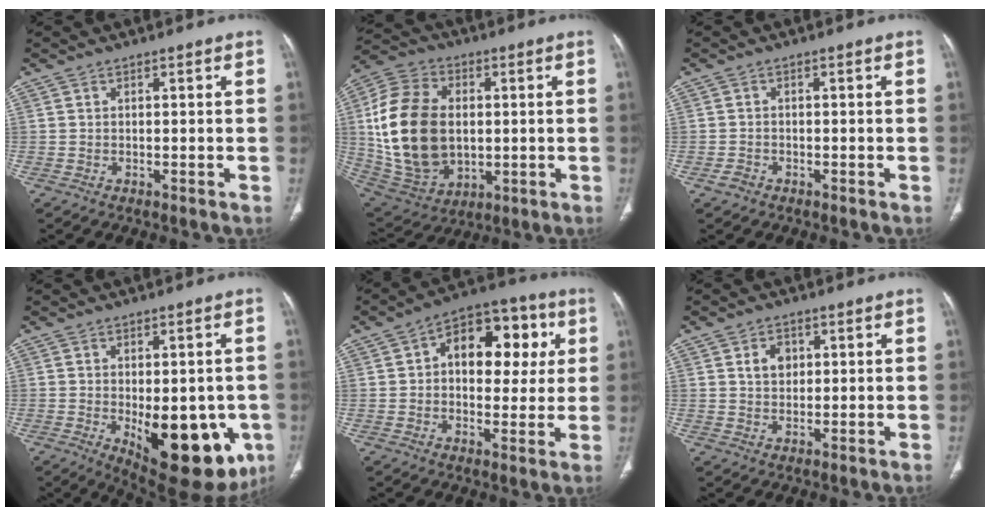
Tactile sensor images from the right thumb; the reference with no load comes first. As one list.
[{"total": 22.6, "force": [1.3, 15.7, 16.3], "torque": [-0.310, -0.001, 0.042]}, {"total": 1.7, "force": [-1.0, 1.2, 0.5], "torque": [-0.012, 0.006, -0.019]}, {"total": 20.0, "force": [-5.7, 9.6, 16.6], "torque": [-0.159, -0.015, -0.049]}, {"total": 15.9, "force": [3.5, 10.1, 11.7], "torque": [-0.109, 0.022, 0.046]}, {"total": 4.0, "force": [1.2, 3.0, 2.3], "torque": [-0.022, -0.004, 0.022]}]